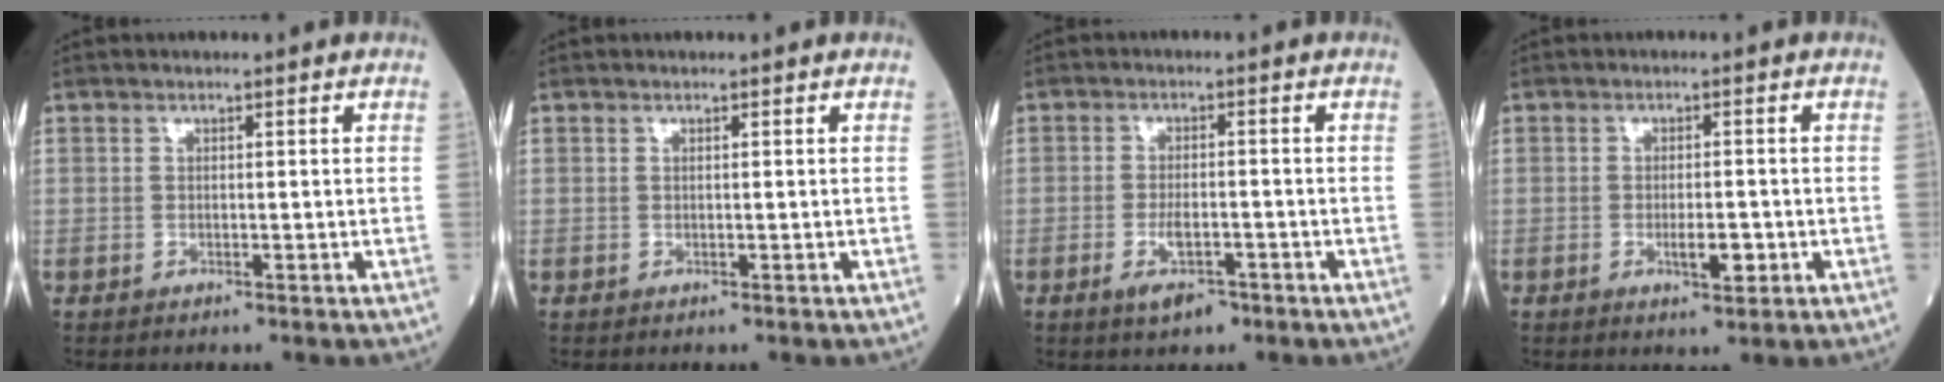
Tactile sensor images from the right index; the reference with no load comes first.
{"total": 0.0}
{"total": 3.9, "force": [-2.1, 1.4, 2.9], "torque": [-0.057, -0.001, -0.031]}
{"total": 3.3, "force": [-1.1, 0.9, 3.0], "torque": [-0.049, 0.000, -0.013]}